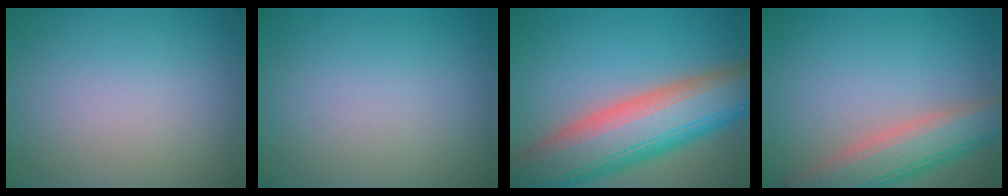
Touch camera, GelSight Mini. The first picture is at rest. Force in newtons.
{"total": 0.0}
{"total": 12.5, "press": 12.4, "slide": 0.6}
{"total": 6.1, "press": 6.1, "slide": 0.3}